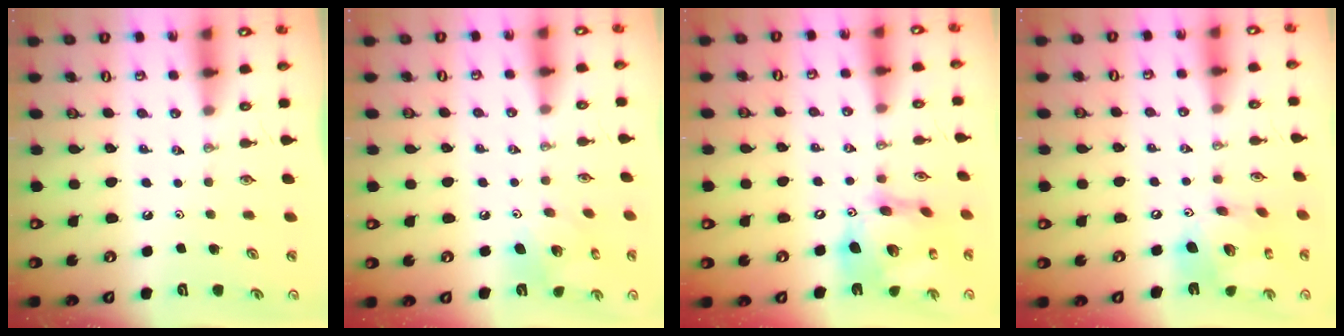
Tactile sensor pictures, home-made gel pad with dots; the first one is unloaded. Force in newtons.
{"total": 8.9, "press": 8.9, "slide": 0.2}
{"total": 18.8, "press": 18.7, "slide": 2.1}
{"total": 15.6, "press": 15.6, "slide": 1.5}